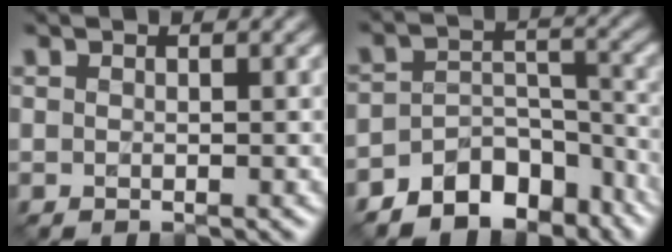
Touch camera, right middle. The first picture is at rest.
{"total": 7.4, "force": [-5.9, 3.8, 2.4], "torque": [-0.026, -0.008, -0.090]}